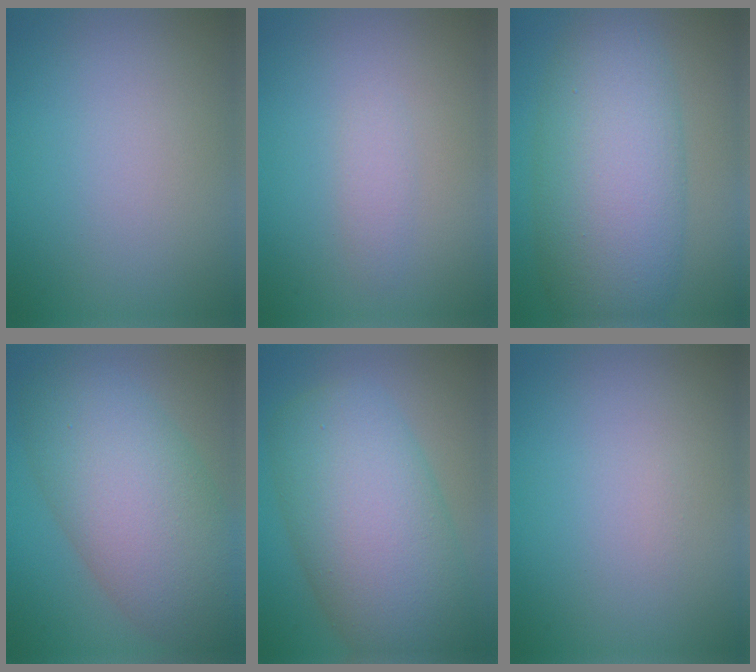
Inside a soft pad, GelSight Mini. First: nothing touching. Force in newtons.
{"total": 1.1, "press": 1.1, "slide": 0.1}
{"total": 10.2, "press": 10.2, "slide": 0.1}
{"total": 10.2, "press": 10.2, "slide": 0.7}
{"total": 11.0, "press": 11.0, "slide": 0.4}
{"total": 0.0}